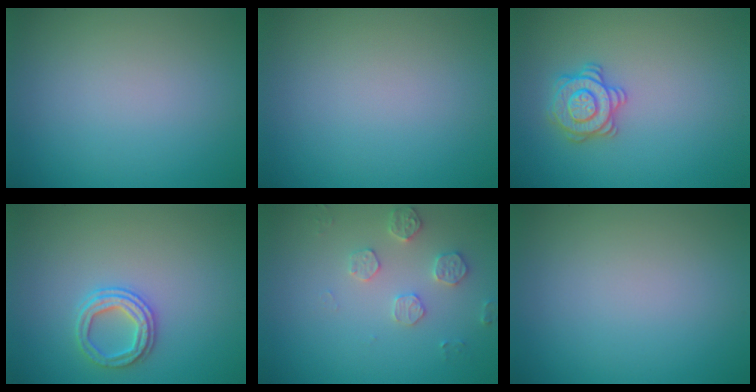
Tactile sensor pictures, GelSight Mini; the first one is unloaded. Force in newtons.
{"total": 0.0}
{"total": 2.9, "press": 2.9, "slide": 0.1}
{"total": 2.5, "press": 2.4, "slide": 0.6}
{"total": 2.5, "press": 2.5, "slide": 0.5}
{"total": 0.0}